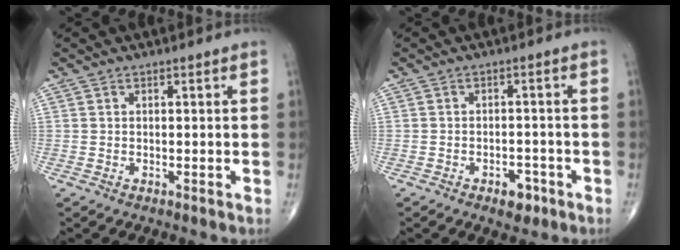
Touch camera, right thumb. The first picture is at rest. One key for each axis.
{"total": 3.7, "fx": -2.2, "fy": 2.2, "fz": 2.1, "tx": -0.013, "ty": 0.012, "tz": -0.027}